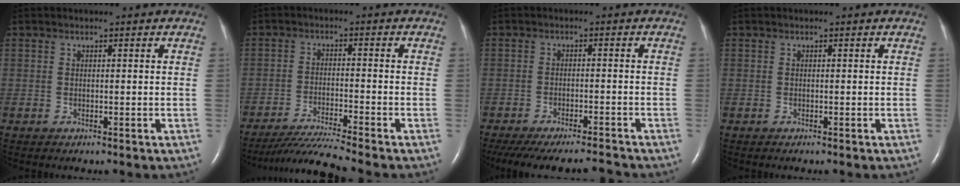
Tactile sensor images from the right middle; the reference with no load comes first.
{"total": 7.1, "force": [-6.3, -2.3, 2.3], "torque": [-0.042, -0.027, -0.116]}
{"total": 13.3, "force": [-12.4, 1.4, 4.6], "torque": [-0.093, -0.007, -0.177]}
{"total": 0.0}